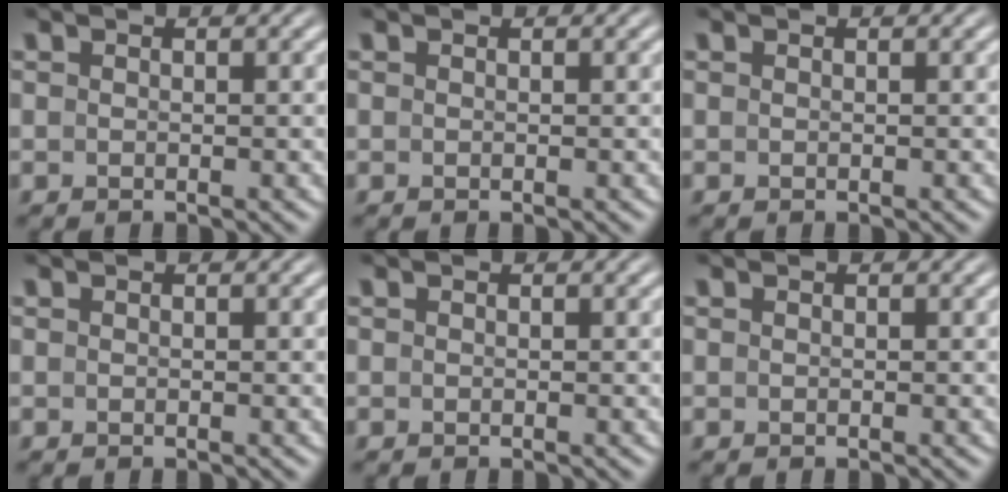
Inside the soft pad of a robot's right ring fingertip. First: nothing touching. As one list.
[{"total": 0.0}, {"total": 0.0}, {"total": 0.0}, {"total": 0.0}, {"total": 0.0}]